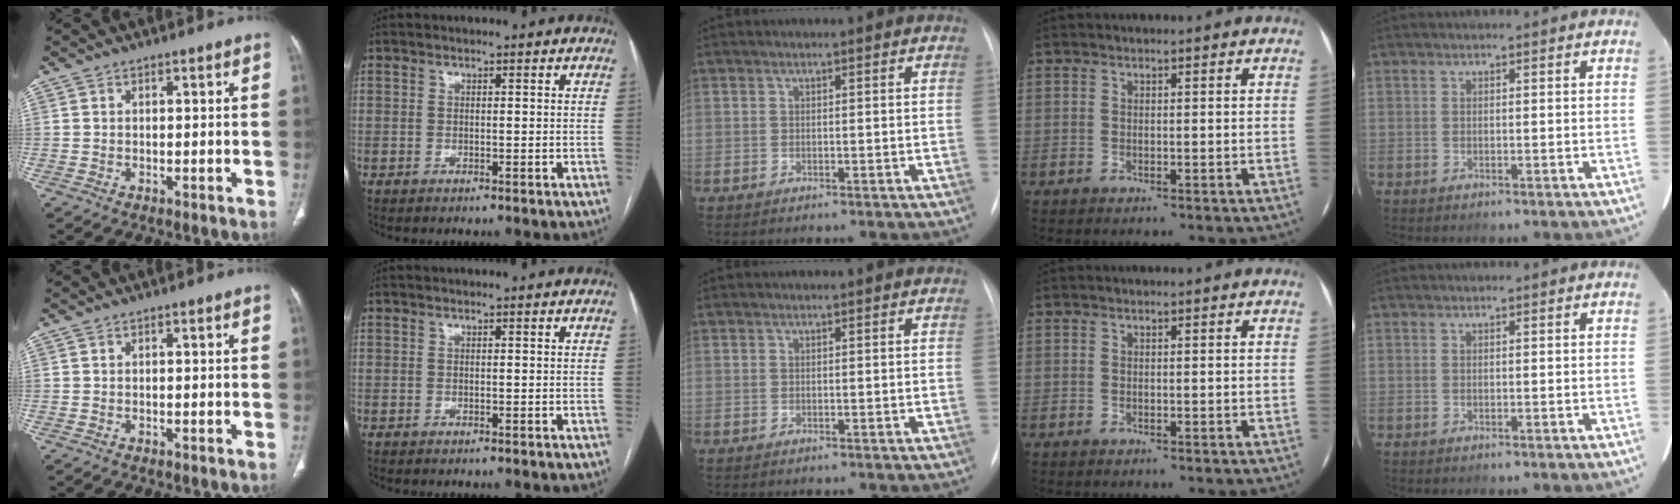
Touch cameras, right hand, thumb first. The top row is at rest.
{}